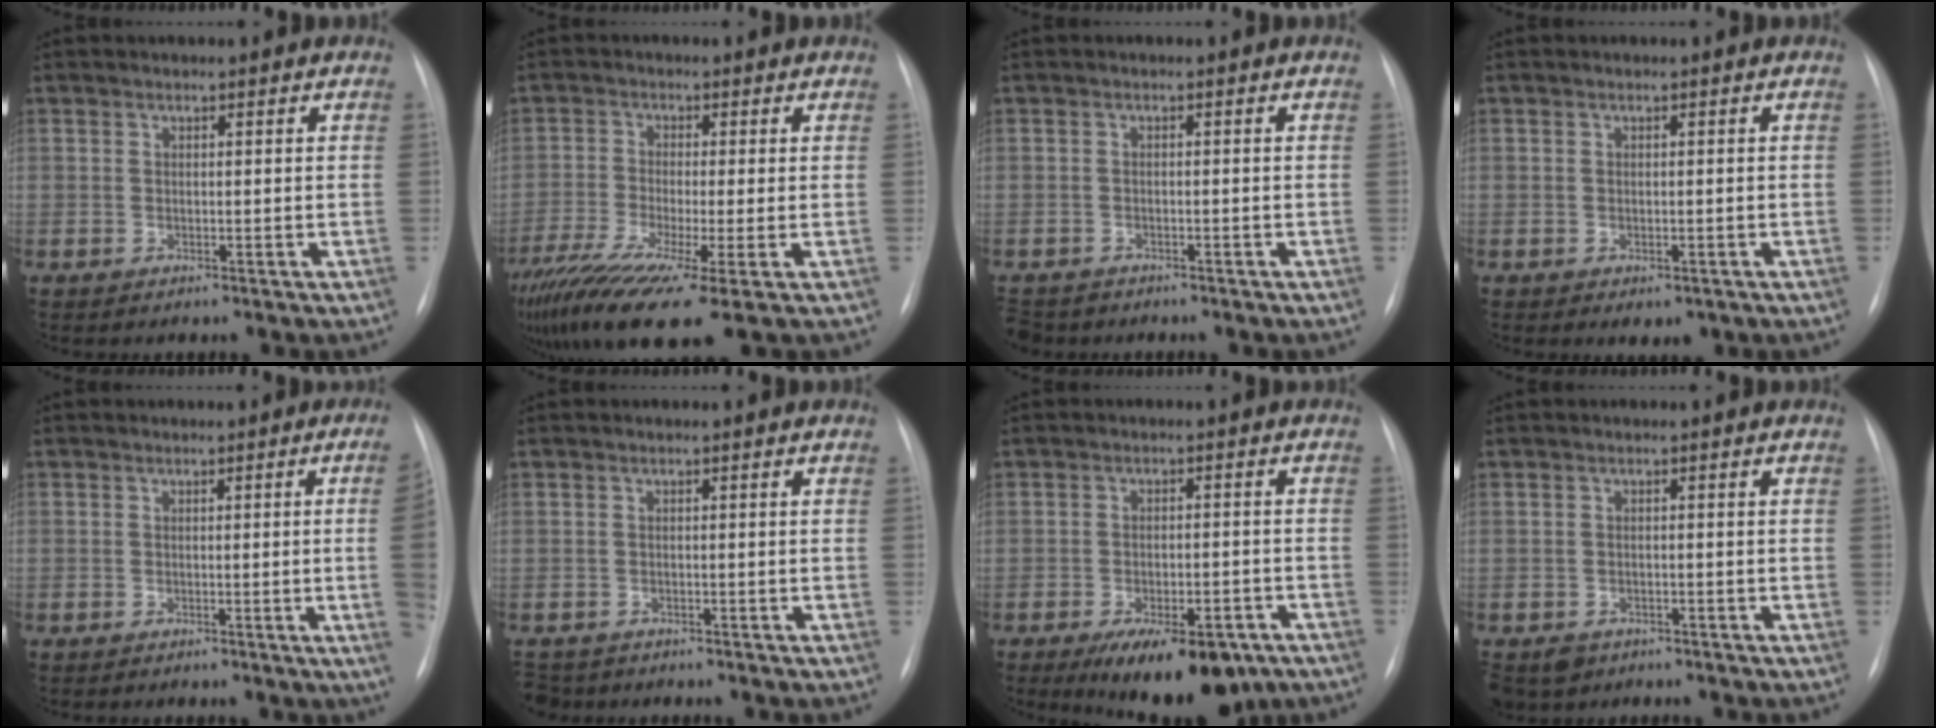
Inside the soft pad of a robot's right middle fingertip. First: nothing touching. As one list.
[{"total": 13.2, "force": [-8.3, 1.5, 10.1], "torque": [-0.193, -0.032, -0.142]}, {"total": 4.3, "force": [-3.4, 2.4, 0.8], "torque": [-0.011, -0.002, -0.057]}, {"total": 1.8, "force": [-0.7, 1.2, 1.1], "torque": [-0.007, -0.003, 0.004]}, {"total": 5.1, "force": [-0.4, -1.9, 4.8], "torque": [-0.043, -0.007, -0.004]}, {"total": 3.6, "force": [-3.1, 1.9, 0.3], "torque": [-0.002, -0.001, -0.053]}, {"total": 12.7, "force": [-8.5, 5.1, 8.0], "torque": [-0.098, -0.002, -0.116]}, {"total": 4.3, "force": [-3.0, 3.0, 0.6], "torque": [-0.009, 0.003, -0.045]}]